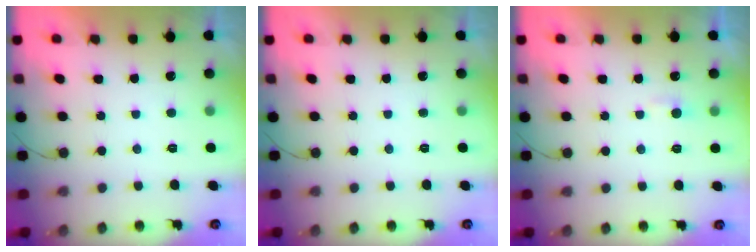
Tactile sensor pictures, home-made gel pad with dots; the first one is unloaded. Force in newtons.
{"total": 0.0}
{"total": 2.7, "press": 2.7, "slide": 0.3}